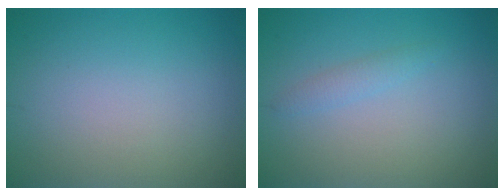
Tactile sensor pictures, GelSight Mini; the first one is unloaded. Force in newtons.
{"total": 1.2, "press": 1.2, "slide": 0.0}